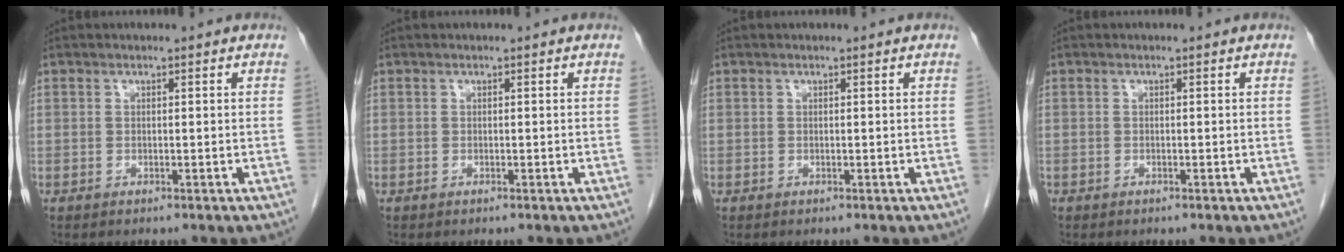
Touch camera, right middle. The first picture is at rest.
{"total": 0.0}
{"total": 0.0}
{"total": 0.0}